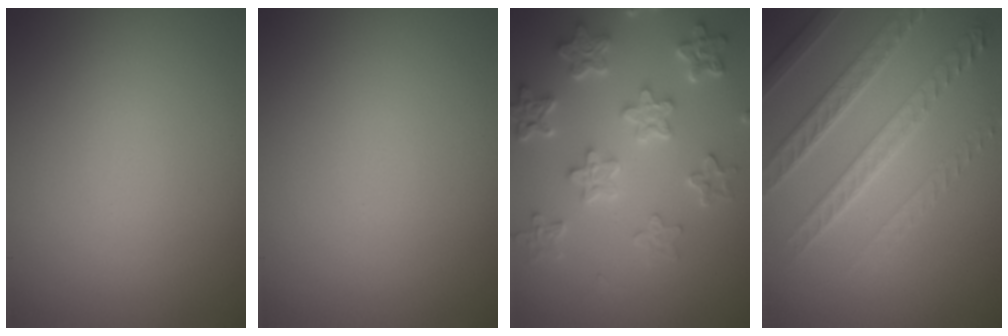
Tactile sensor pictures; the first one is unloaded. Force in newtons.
{"total": 0.0}
{"total": 5.8, "press": 4.6, "slide": 3.6}
{"total": 4.1, "press": 4.1, "slide": 0.2}